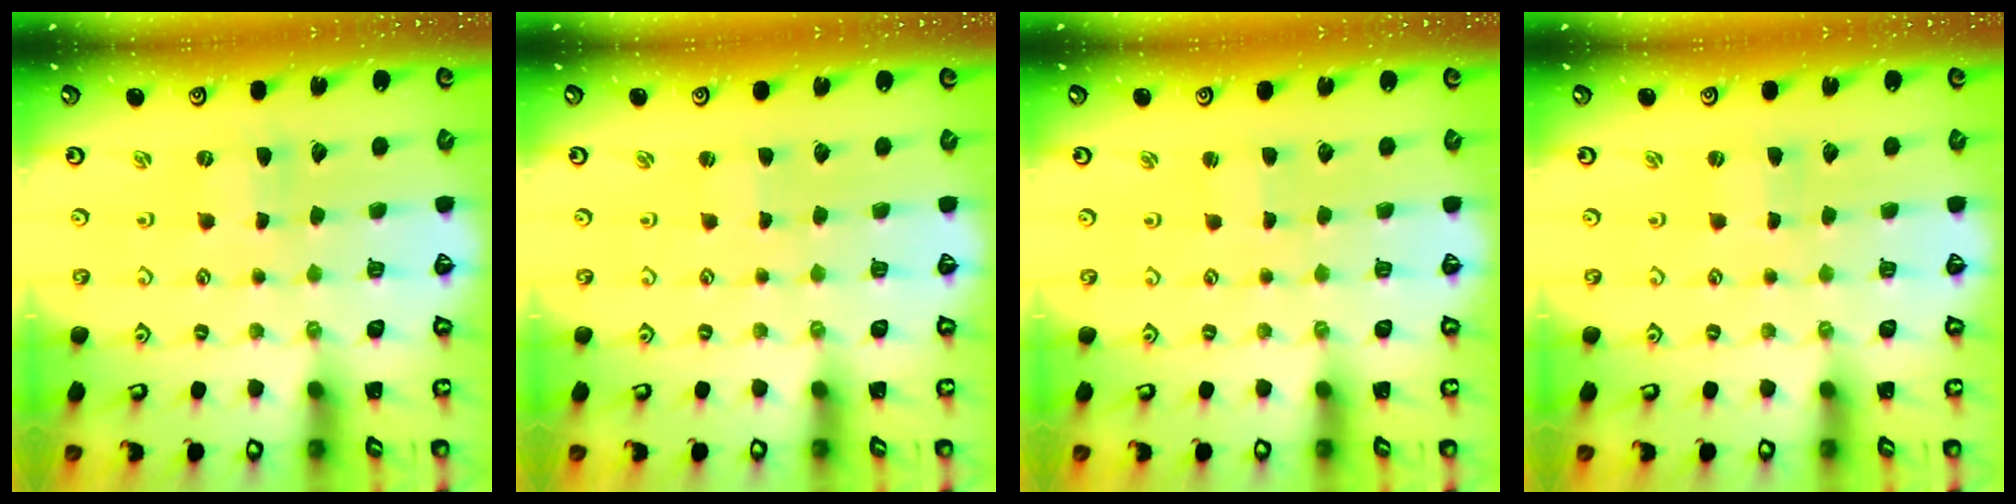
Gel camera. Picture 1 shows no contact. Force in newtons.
{"total": 0.7, "press": 0.7, "slide": 0.2}
{"total": 0.0}
{"total": 0.0}